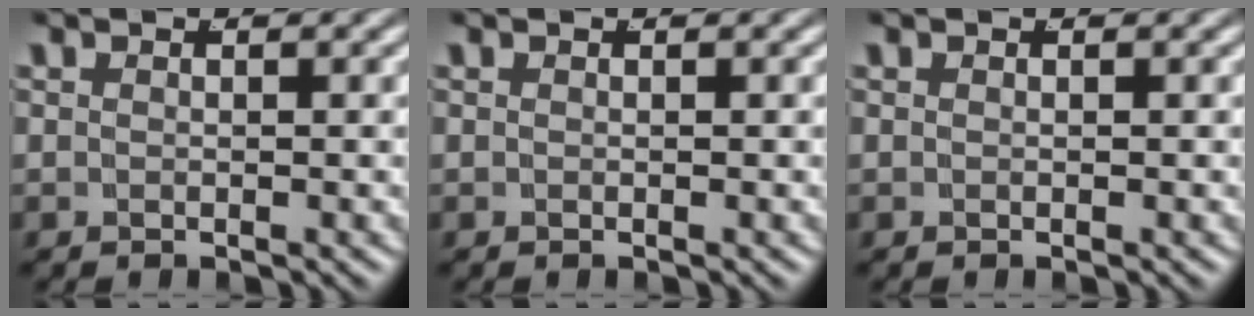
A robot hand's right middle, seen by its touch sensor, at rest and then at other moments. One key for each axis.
{"total": 0.0}
{"total": 0.0}